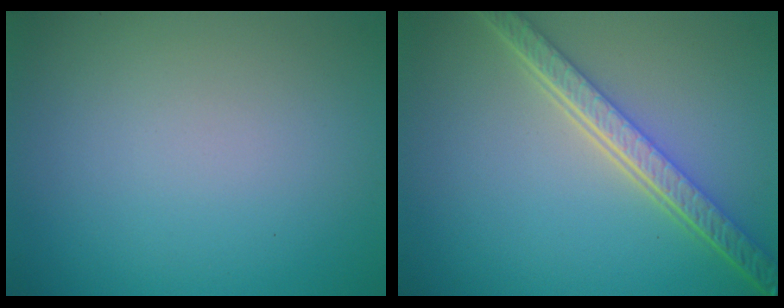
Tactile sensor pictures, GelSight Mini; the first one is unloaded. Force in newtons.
{"total": 5.6, "press": 4.3, "slide": 3.6}